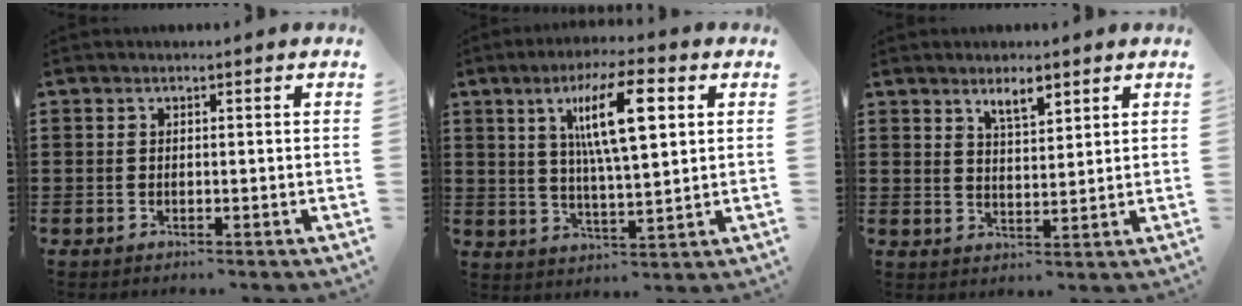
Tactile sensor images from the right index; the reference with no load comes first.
{"total": 11.0, "force": [3.9, 2.3, 10.0], "torque": [-0.184, 0.005, 0.061]}
{"total": 3.6, "force": [2.7, 1.0, 2.2], "torque": [-0.032, -0.003, 0.044]}